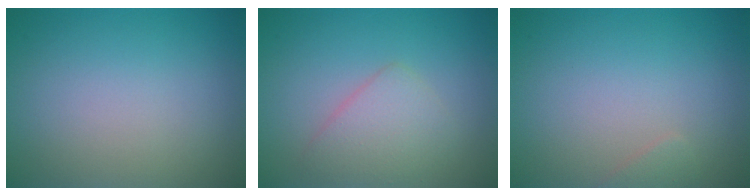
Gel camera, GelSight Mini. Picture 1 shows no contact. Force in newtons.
{"total": 2.8, "press": 2.8, "slide": 0.1}
{"total": 0.8, "press": 0.8, "slide": 0.0}